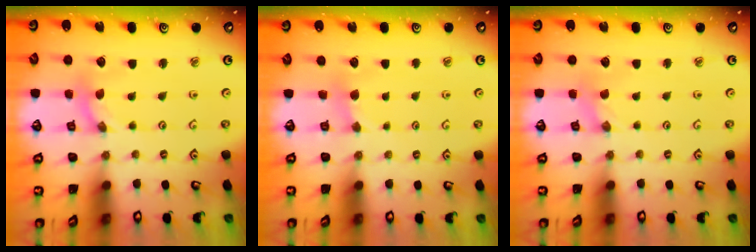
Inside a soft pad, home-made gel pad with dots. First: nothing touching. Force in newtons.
{"total": 2.3, "press": 2.3, "slide": 0.4}
{"total": 0.0}